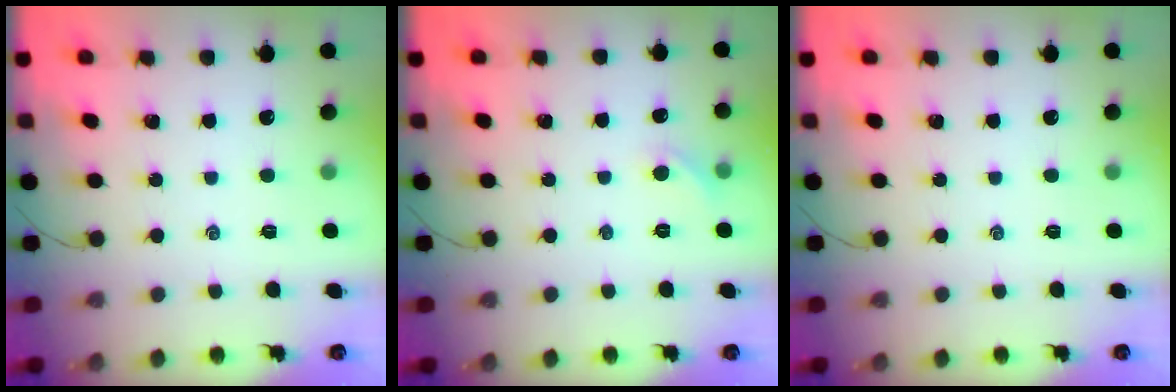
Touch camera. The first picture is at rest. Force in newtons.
{"total": 4.7, "press": 4.5, "slide": 1.5}
{"total": 0.0}